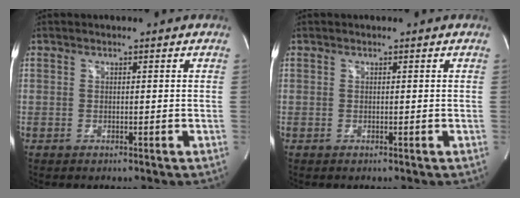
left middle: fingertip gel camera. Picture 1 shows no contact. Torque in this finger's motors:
{"motor_torque": [0.11, 0.05, -0.11, 0.00]}